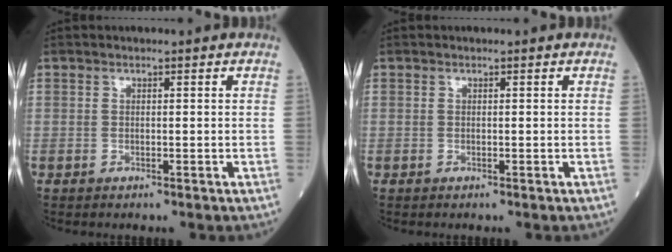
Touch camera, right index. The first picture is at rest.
{"total": 0.0}